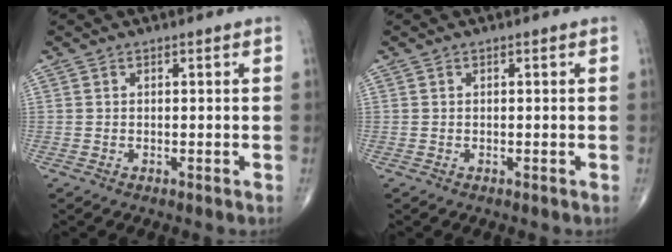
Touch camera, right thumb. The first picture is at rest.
{"total": 0.0}